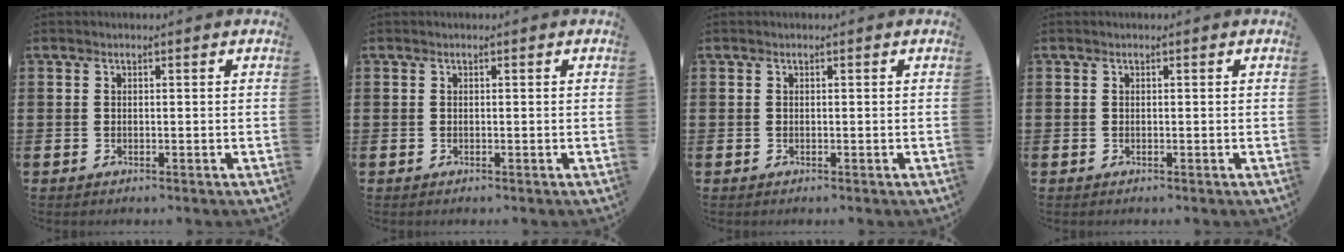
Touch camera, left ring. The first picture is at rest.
{"total": 0.0}
{"total": 0.0}
{"total": 0.0}